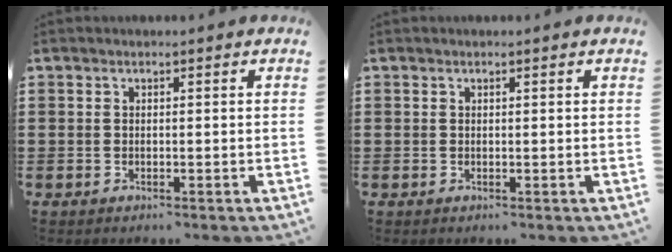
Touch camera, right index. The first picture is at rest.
{"total": 0.0}